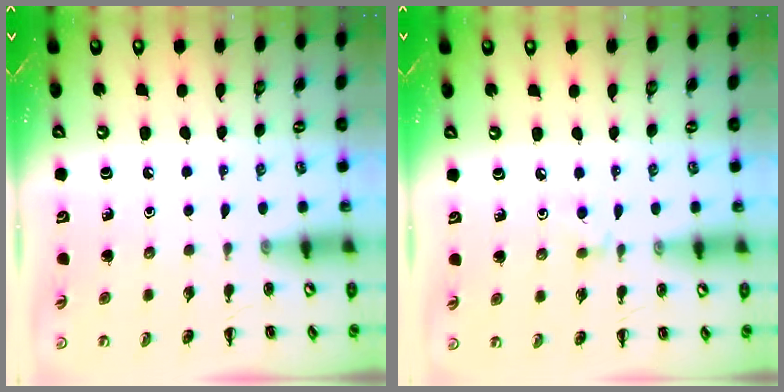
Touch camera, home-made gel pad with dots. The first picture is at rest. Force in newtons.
{"total": 3.6, "press": 3.4, "slide": 1.3}